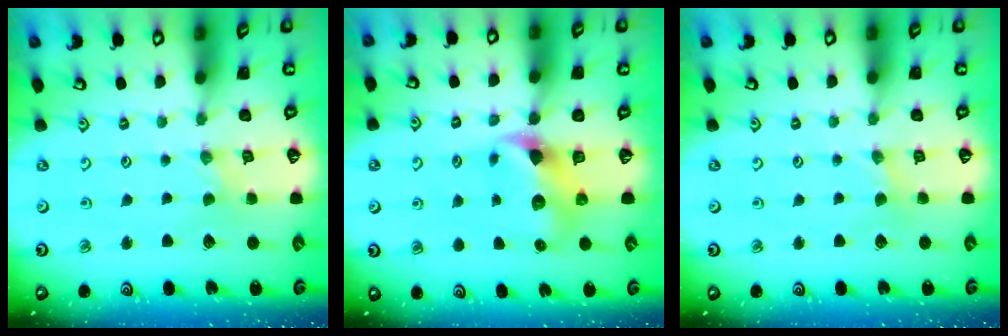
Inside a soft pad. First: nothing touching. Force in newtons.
{"total": 7.7, "press": 7.7, "slide": 1.0}
{"total": 1.6, "press": 1.5, "slide": 0.3}